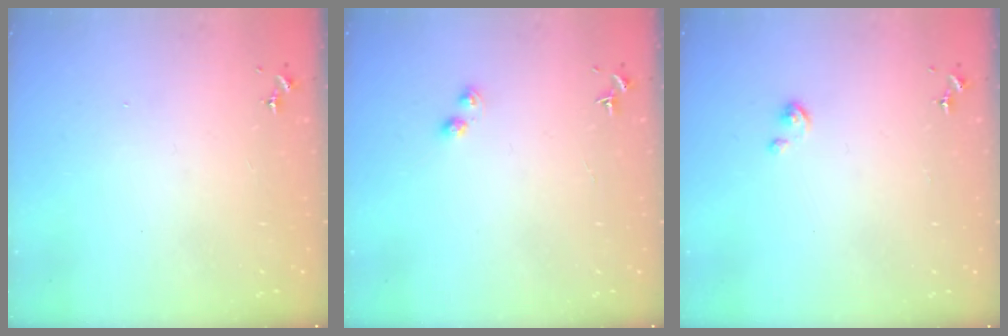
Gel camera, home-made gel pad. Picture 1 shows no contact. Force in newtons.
{"total": 2.3, "press": 2.2, "slide": 0.3}
{"total": 2.2, "press": 2.2, "slide": 0.2}